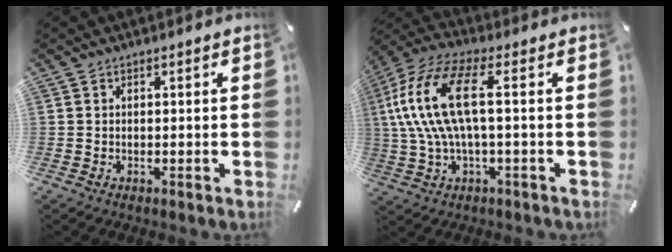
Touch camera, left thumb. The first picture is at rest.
{"total": 15.5, "force": [2.0, 6.0, 14.2], "torque": [-0.313, -0.009, 0.025]}